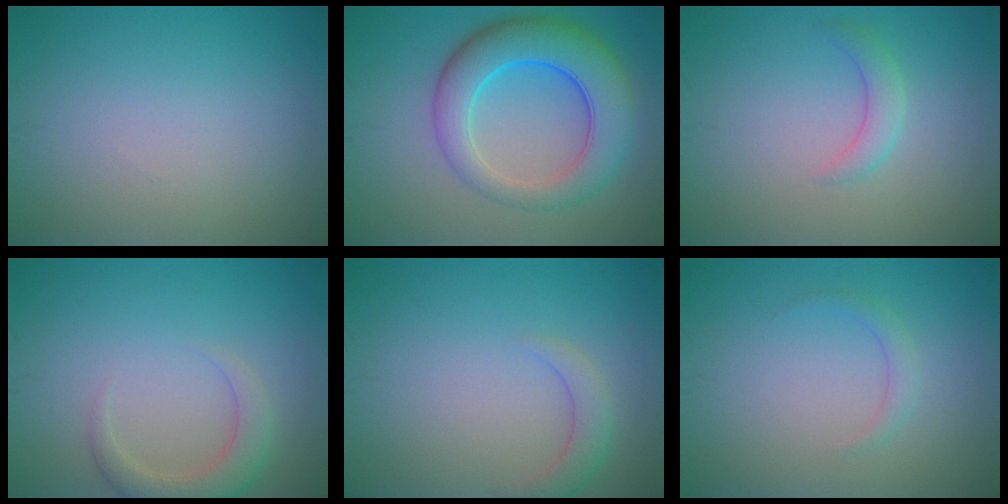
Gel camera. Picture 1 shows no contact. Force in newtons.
{"total": 7.9, "press": 7.8, "slide": 0.3}
{"total": 1.8, "press": 1.8, "slide": 0.1}
{"total": 3.1, "press": 3.1, "slide": 0.5}
{"total": 2.1, "press": 2.1, "slide": 0.2}
{"total": 0.8, "press": 0.8, "slide": 0.0}